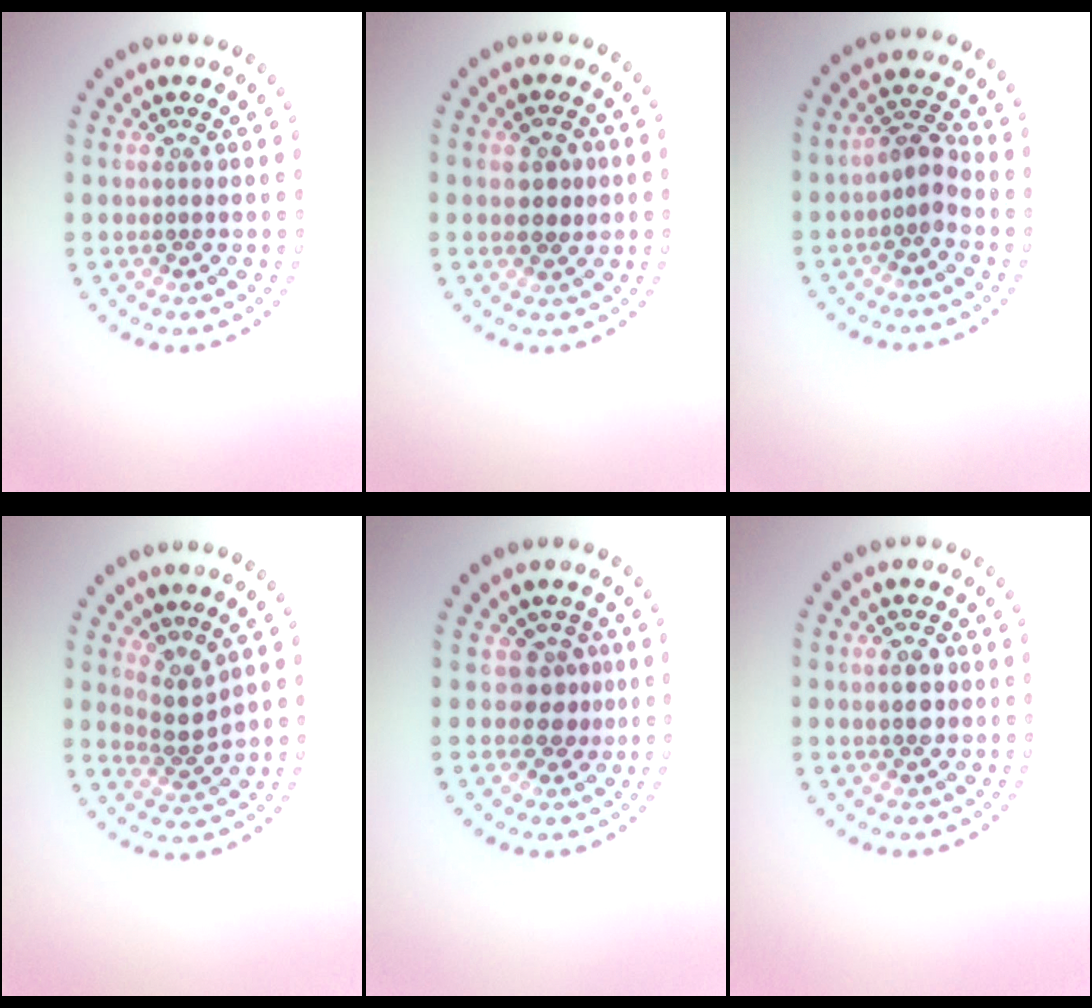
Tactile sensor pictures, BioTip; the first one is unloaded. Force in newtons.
{"total": 2.3, "press": 2.2, "slide": 0.3}
{"total": 2.5, "press": 2.2, "slide": 1.2}
{"total": 2.6, "press": 1.8, "slide": 1.9}
{"total": 2.2, "press": 1.5, "slide": 1.7}
{"total": 2.5, "press": 2.5, "slide": 0.2}